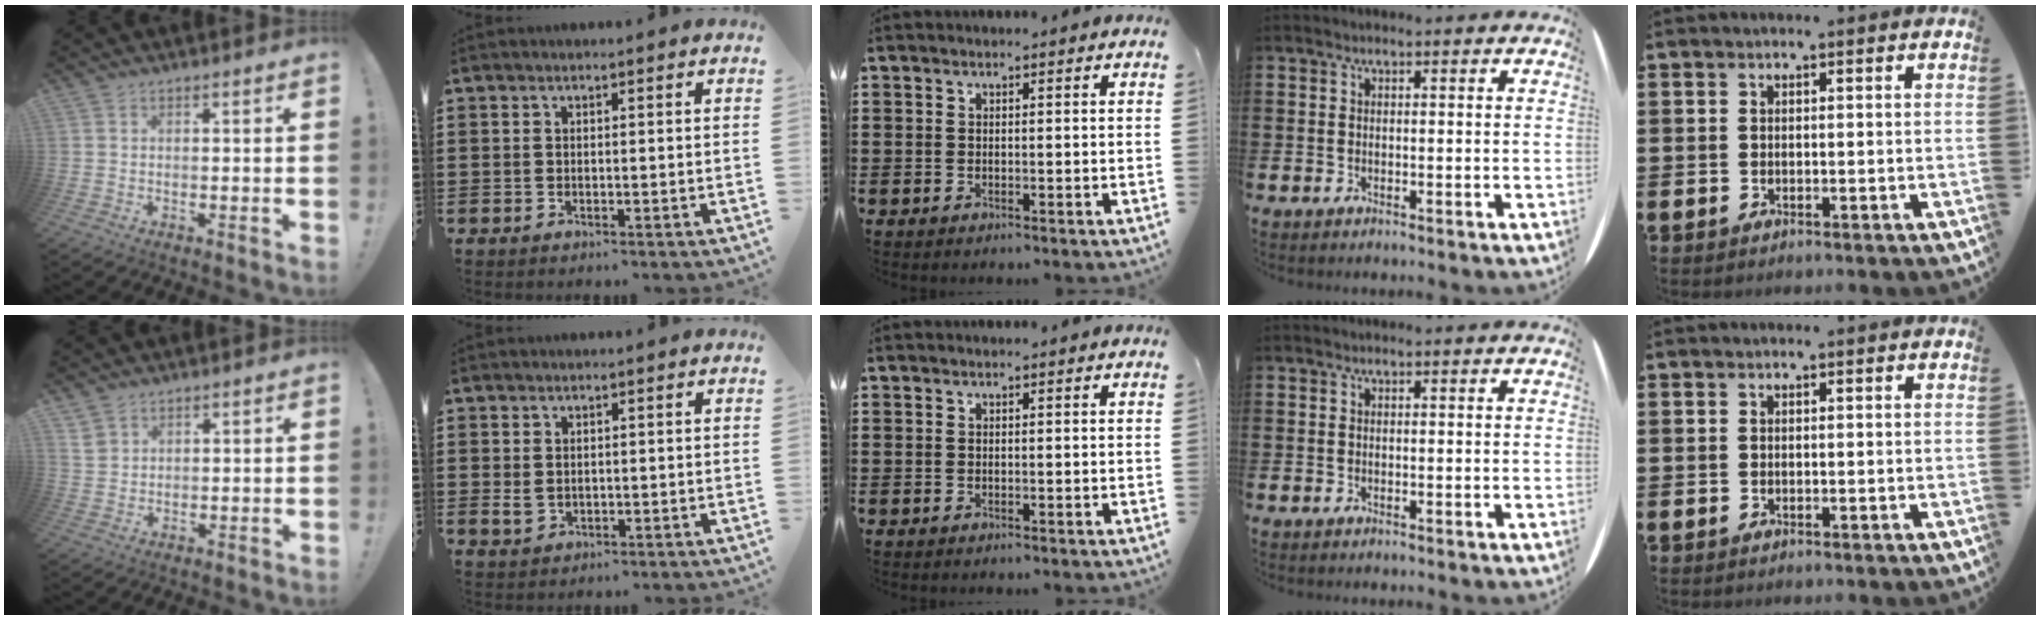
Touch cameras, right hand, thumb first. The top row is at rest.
{"thumb": {"total": 2.0, "force": [1.5, 1.3, 0.3], "torque": [0.003, -0.010, 0.028]}, "index": {"total": 1.7, "force": [0.1, 1.3, 1.1], "torque": [-0.024, 0.002, 0.003]}}